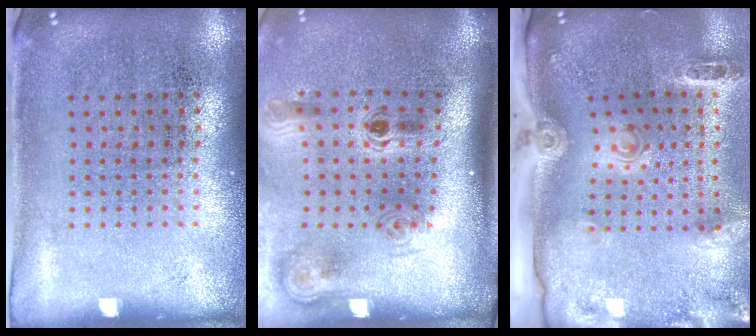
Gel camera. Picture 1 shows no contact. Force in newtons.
{"total": 2.2, "press": 1.5, "slide": 1.7}
{"total": 3.1, "press": 2.1, "slide": 2.2}